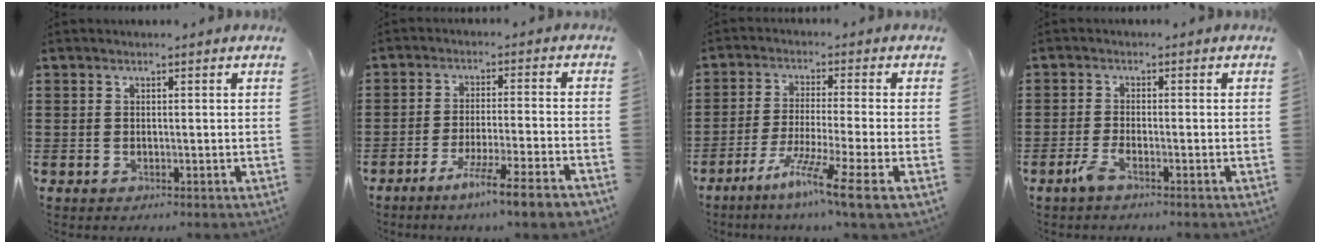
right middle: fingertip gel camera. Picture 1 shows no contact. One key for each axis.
{"total": 6.4, "fx": -5.1, "fy": -0.6, "fz": 3.9, "tx": -0.065, "ty": -0.013, "tz": -0.094}
{"total": 8.4, "fx": -5.6, "fy": -1.1, "fz": 6.1, "tx": -0.119, "ty": -0.017, "tz": -0.111}
{"total": 2.6, "fx": -1.6, "fy": 0.3, "fz": 2.0, "tx": -0.050, "ty": -0.006, "tz": -0.033}